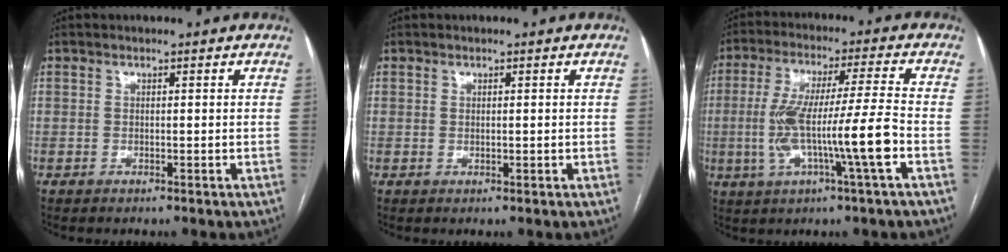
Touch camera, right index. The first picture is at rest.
{"total": 0.5, "force": [-0.1, 0.2, 0.5], "torque": [-0.009, -0.002, 0.000]}
{"total": 12.7, "force": [-3.1, -0.6, 12.3], "torque": [-0.239, 0.007, -0.057]}